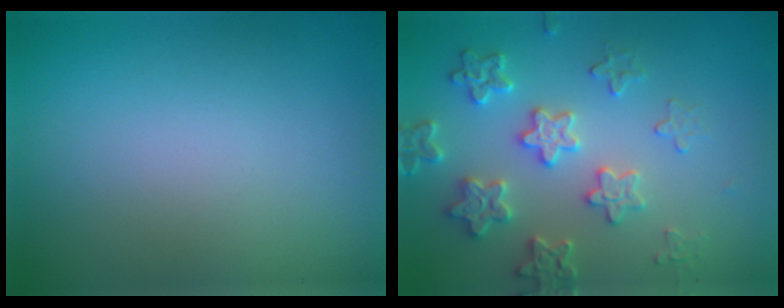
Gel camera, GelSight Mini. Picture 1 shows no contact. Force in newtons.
{"total": 3.8, "press": 3.7, "slide": 0.8}